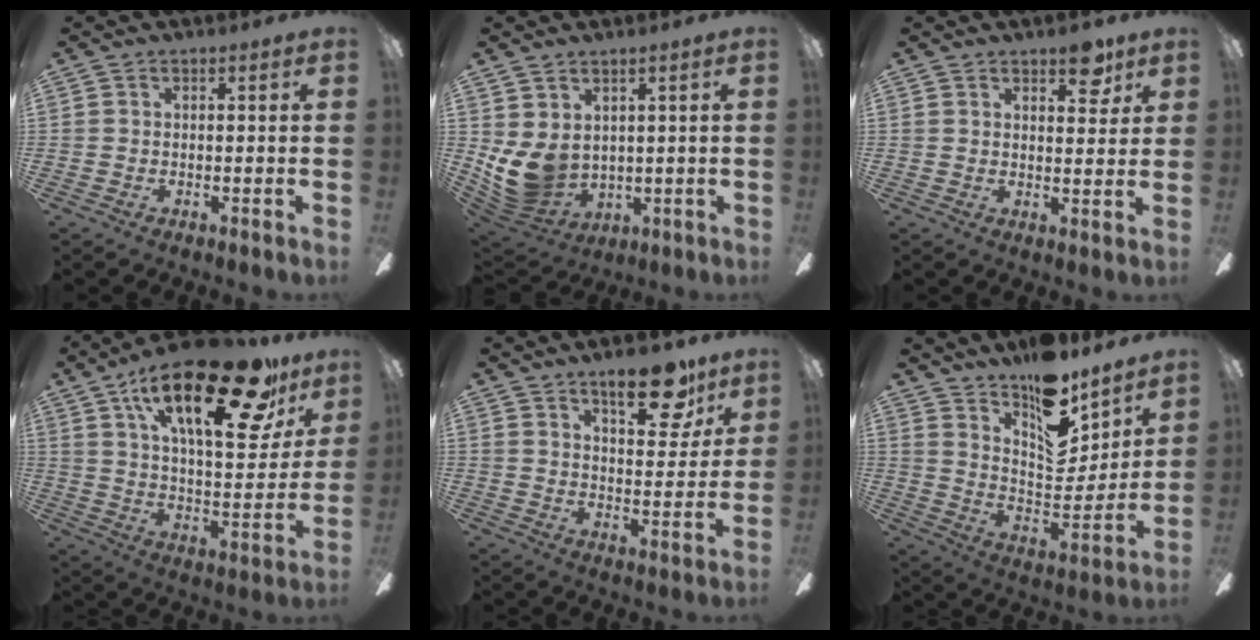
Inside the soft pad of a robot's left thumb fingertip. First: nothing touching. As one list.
[{"total": 9.6, "force": [1.8, 7.3, 5.9], "torque": [-0.145, -0.027, 0.039]}, {"total": 6.2, "force": [4.5, 2.8, 3.3], "torque": [-0.018, -0.026, 0.071]}, {"total": 27.8, "force": [16.7, 9.6, 20.1], "torque": [-0.308, -0.090, 0.272]}, {"total": 14.6, "force": [9.8, 5.7, 9.1], "torque": [-0.113, -0.049, 0.160]}, {"total": 16.9, "force": [13.2, 6.7, 8.1], "torque": [-0.116, -0.104, 0.230]}]